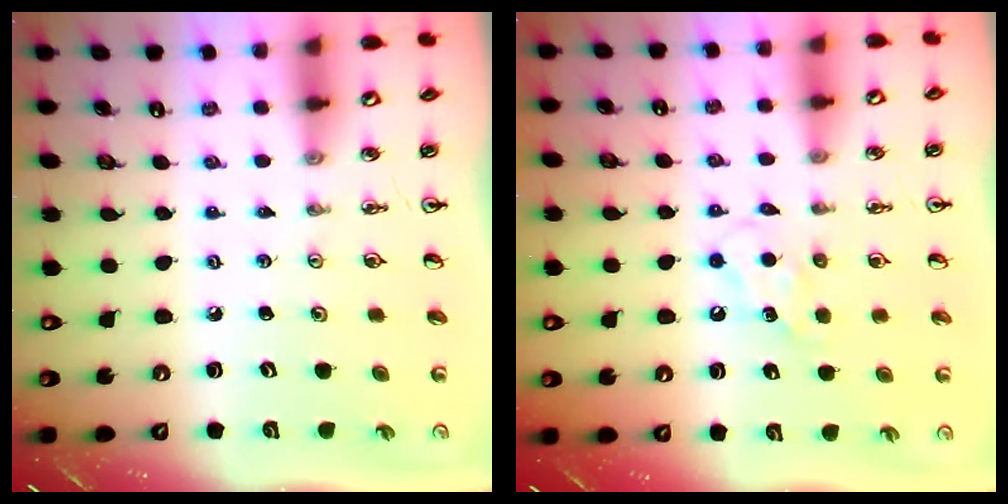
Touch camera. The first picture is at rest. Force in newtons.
{"total": 5.0, "press": 4.9, "slide": 0.9}